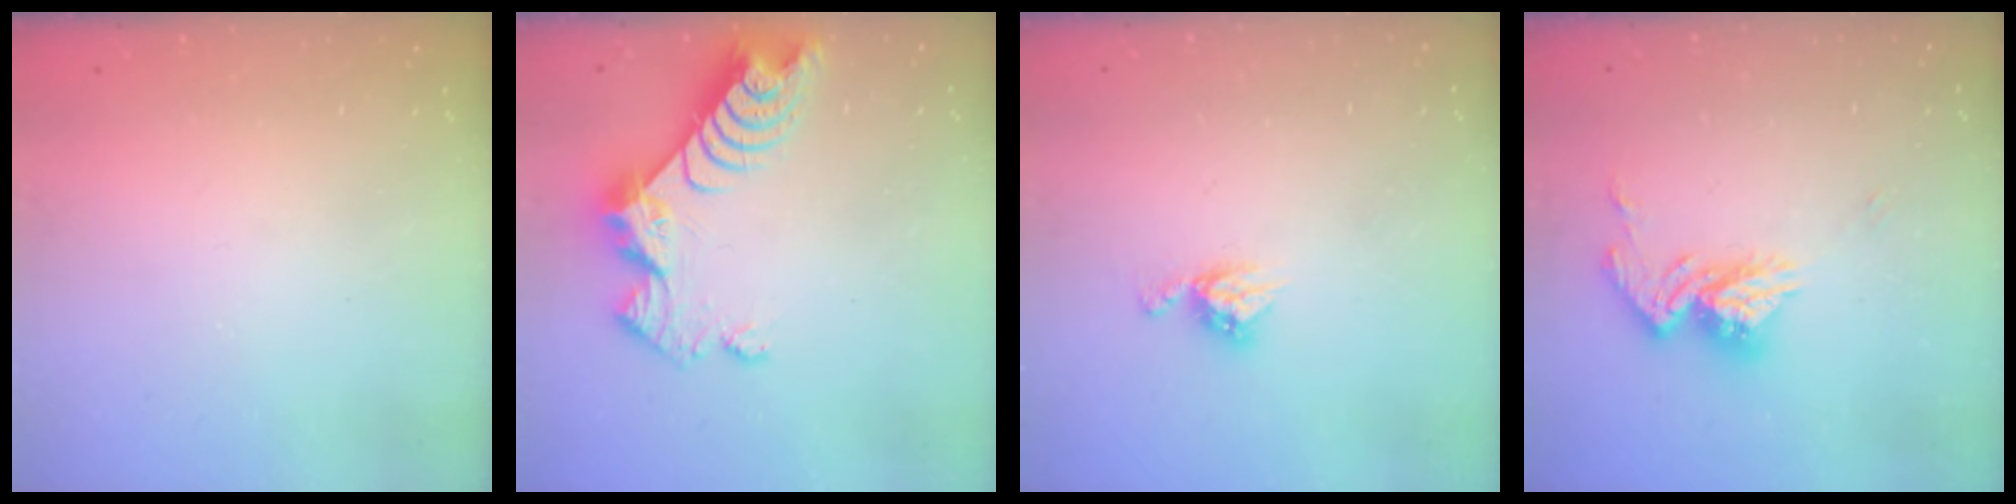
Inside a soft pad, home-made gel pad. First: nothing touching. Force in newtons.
{"total": 9.0, "press": 9.0, "slide": 0.8}
{"total": 6.1, "press": 6.1, "slide": 0.4}
{"total": 13.6, "press": 13.5, "slide": 1.3}